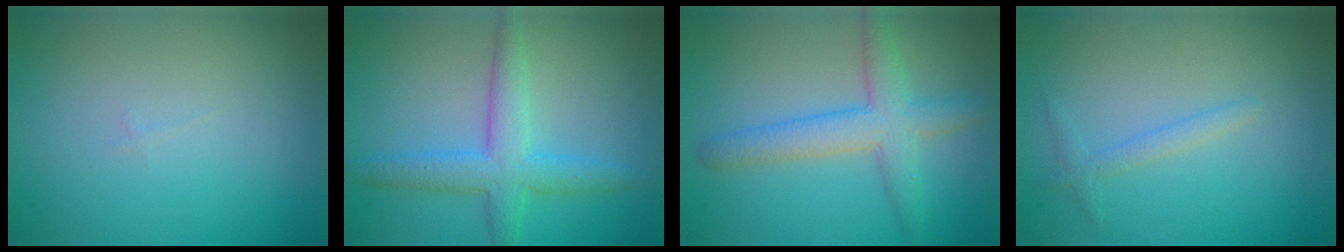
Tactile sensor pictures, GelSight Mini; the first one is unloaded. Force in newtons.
{"total": 3.3, "press": 3.3, "slide": 0.2}
{"total": 4.6, "press": 4.6, "slide": 0.1}
{"total": 1.3, "press": 1.3, "slide": 0.0}